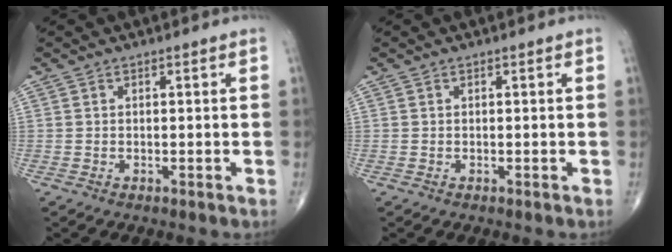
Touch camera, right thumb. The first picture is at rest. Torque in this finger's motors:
{"motor_torque": [-0.02, 0.02, -0.02, 0.02, 0.00]}